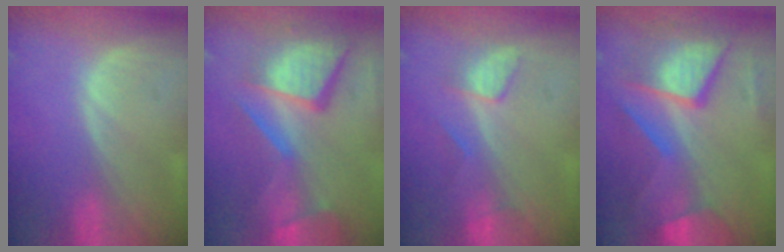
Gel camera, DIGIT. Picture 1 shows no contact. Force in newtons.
{"total": 13.7, "press": 11.2, "slide": 7.9}
{"total": 3.4, "press": 3.4, "slide": 0.3}
{"total": 11.3, "press": 11.3, "slide": 1.2}